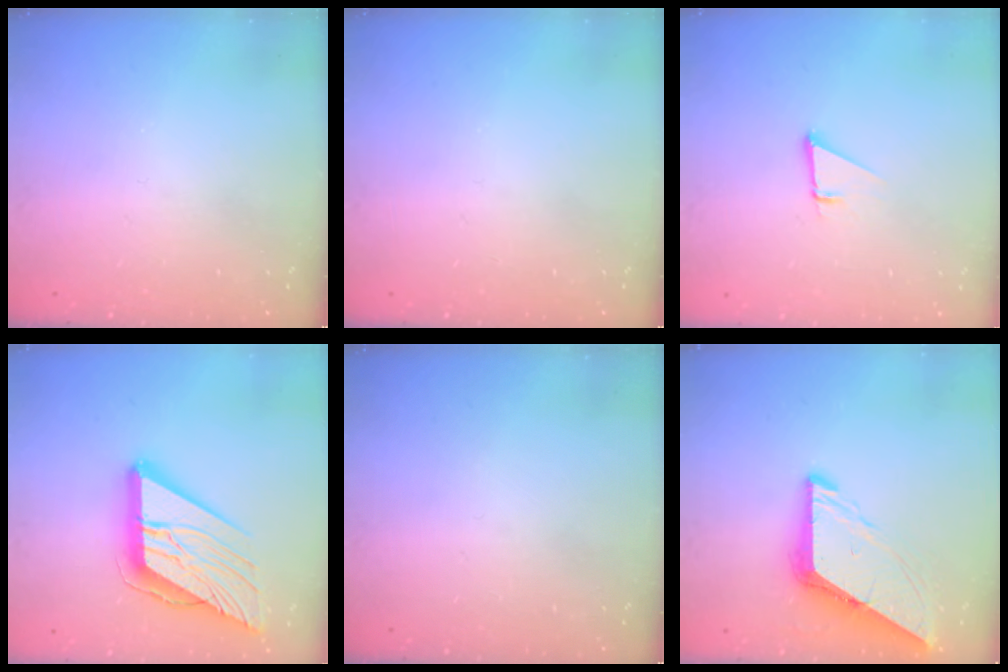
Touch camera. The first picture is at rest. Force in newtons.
{"total": 0.0}
{"total": 1.9, "press": 1.9, "slide": 0.0}
{"total": 24.5, "press": 24.3, "slide": 3.0}
{"total": 0.0}
{"total": 9.1, "press": 9.0, "slide": 1.1}